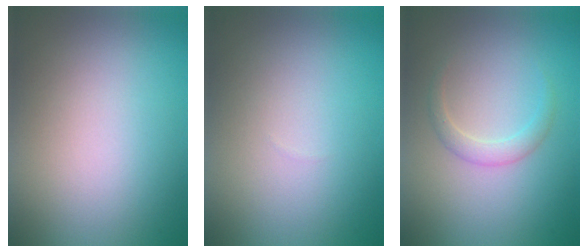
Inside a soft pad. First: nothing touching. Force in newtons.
{"total": 0.0}
{"total": 1.5, "press": 1.5, "slide": 0.1}